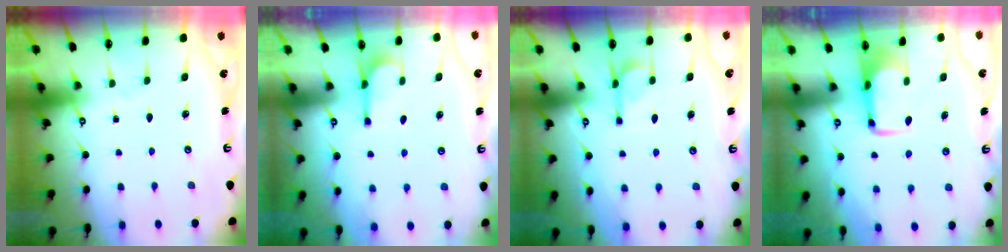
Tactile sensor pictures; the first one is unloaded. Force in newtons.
{"total": 2.2, "press": 2.0, "slide": 0.9}
{"total": 5.6, "press": 5.6, "slide": 0.8}
{"total": 2.0, "press": 2.0, "slide": 0.4}